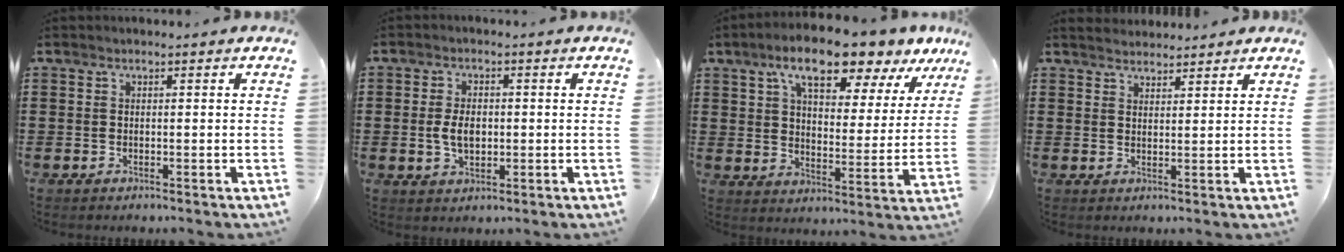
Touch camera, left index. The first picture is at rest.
{"total": 4.5, "force": [-0.1, 2.7, 3.6], "torque": [-0.070, 0.002, -0.006]}
{"total": 10.7, "force": [8.4, 2.5, 6.3], "torque": [-0.121, -0.036, 0.141]}
{"total": 2.3, "force": [2.3, 0.4, -0.3], "torque": [-0.001, -0.003, 0.045]}